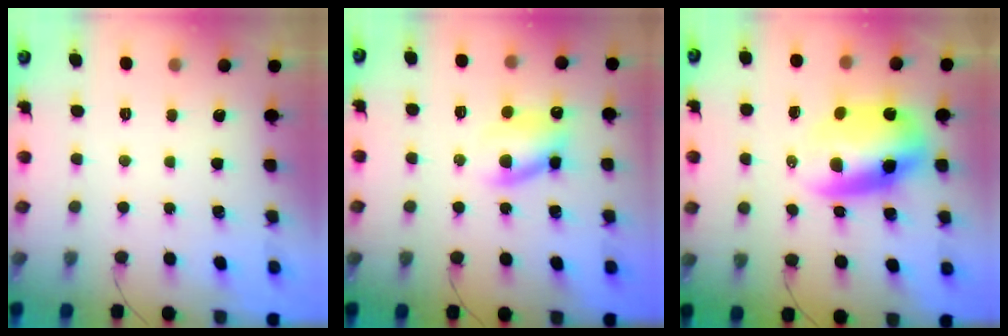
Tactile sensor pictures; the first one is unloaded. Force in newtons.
{"total": 9.8, "press": 9.7, "slide": 1.5}
{"total": 11.1, "press": 10.8, "slide": 2.7}